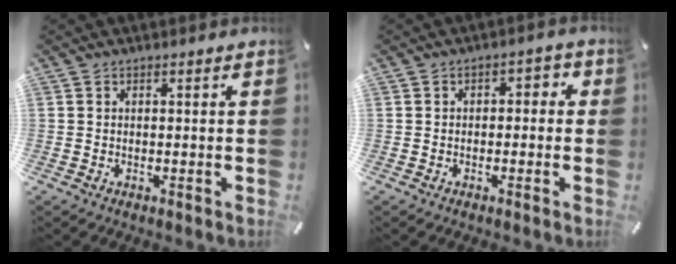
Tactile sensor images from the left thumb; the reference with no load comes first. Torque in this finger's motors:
{"motor_torque": [-0.14, 0.02, -0.01, 0.01, -0.02]}